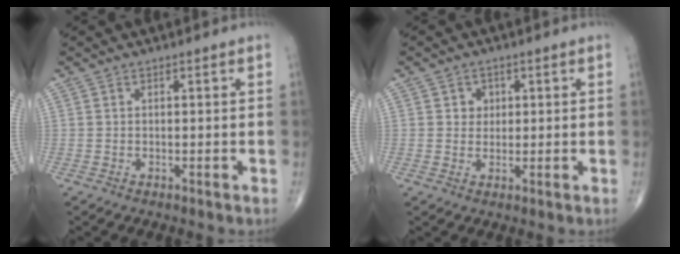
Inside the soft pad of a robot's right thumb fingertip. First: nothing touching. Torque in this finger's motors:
{"motor_torque": [0.01, 0.18, 0.20, 0.13, -0.02]}